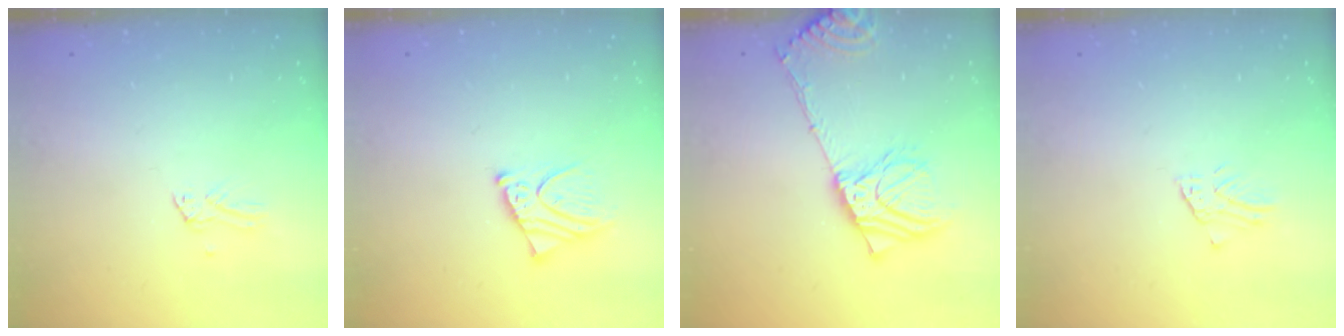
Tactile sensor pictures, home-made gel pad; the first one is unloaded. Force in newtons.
{"total": 6.7, "press": 6.6, "slide": 0.8}
{"total": 16.3, "press": 15.9, "slide": 3.7}
{"total": 1.2, "press": 1.2, "slide": 0.2}